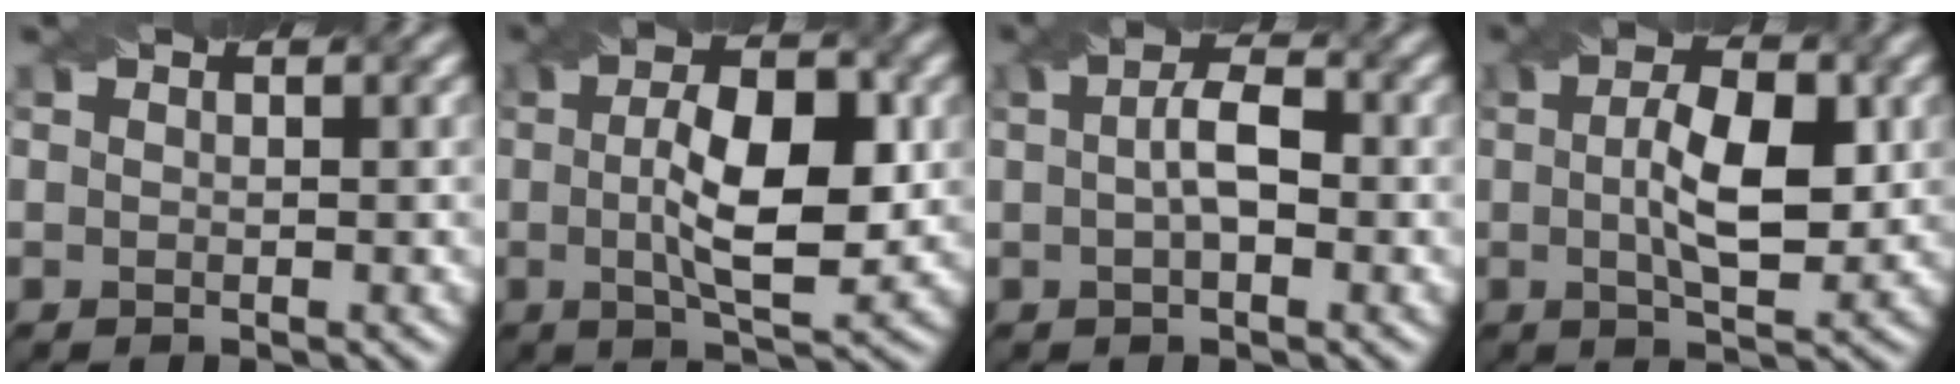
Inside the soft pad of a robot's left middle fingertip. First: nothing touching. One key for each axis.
{"total": 8.3, "fx": 0.2, "fy": 2.9, "fz": 7.8, "tx": -0.124, "ty": 0.007, "tz": 0.000}
{"total": 3.5, "fx": 0.1, "fy": 1.4, "fz": 3.2, "tx": -0.060, "ty": 0.006, "tz": -0.002}
{"total": 6.4, "fx": 0.6, "fy": 2.4, "fz": 5.9, "tx": -0.099, "ty": 0.003, "tz": 0.009}